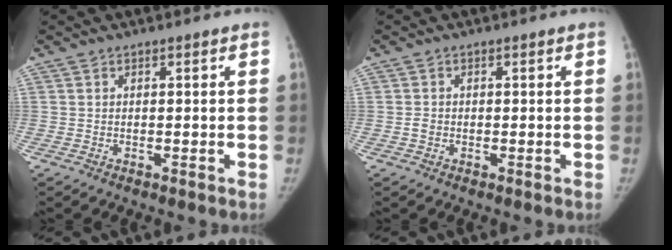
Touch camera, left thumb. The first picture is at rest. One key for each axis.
{"total": 1.5, "fx": -0.4, "fy": 1.3, "fz": 0.6, "tx": -0.007, "ty": 0.005, "tz": -0.005}